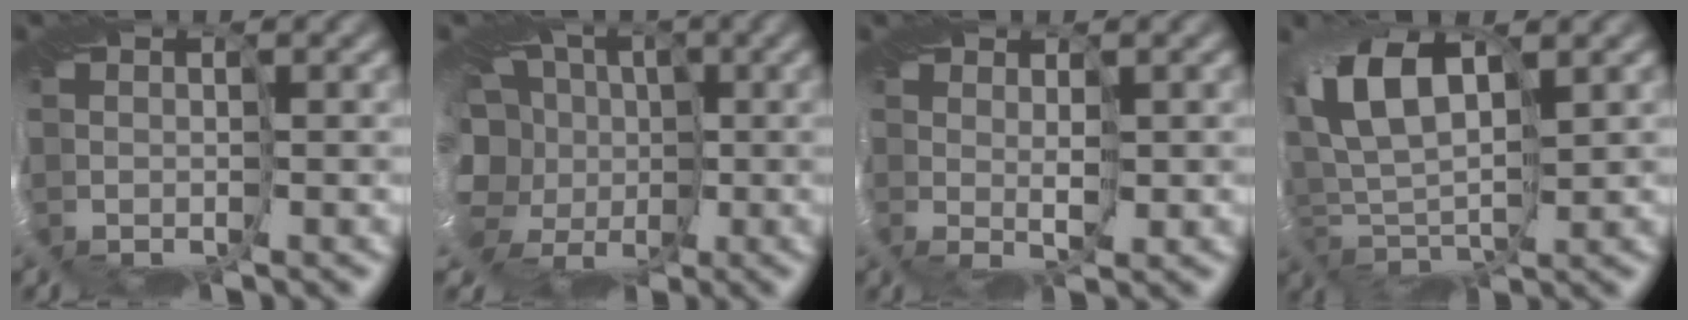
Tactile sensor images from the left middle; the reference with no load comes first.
{"total": 12.1, "force": [-2.4, 10.0, 6.5], "torque": [-0.094, -0.004, -0.062]}
{"total": 1.2, "force": [0.9, -0.8, -0.1], "torque": [-0.001, -0.001, 0.019]}
{"total": 7.1, "force": [1.2, 3.6, 5.9], "torque": [-0.120, 0.001, 0.014]}